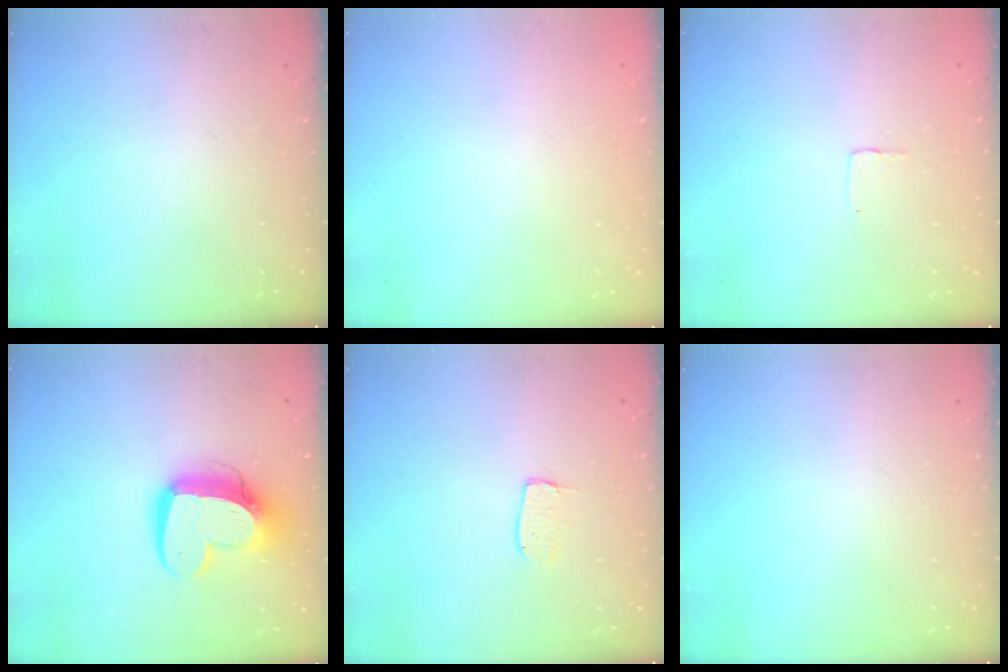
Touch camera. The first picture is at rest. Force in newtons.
{"total": 0.0}
{"total": 2.5, "press": 2.5, "slide": 0.1}
{"total": 14.6, "press": 14.6, "slide": 1.4}
{"total": 3.9, "press": 3.9, "slide": 0.3}
{"total": 0.0}